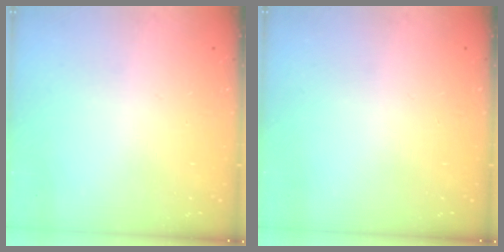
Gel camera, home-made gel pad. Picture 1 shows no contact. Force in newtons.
{"total": 0.0}